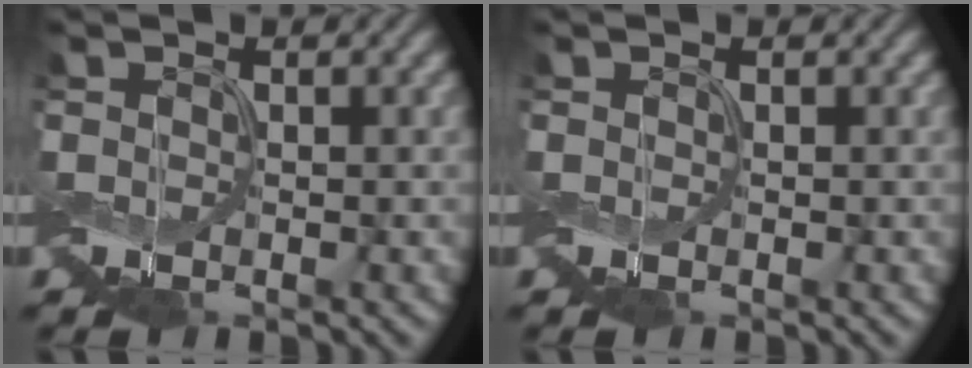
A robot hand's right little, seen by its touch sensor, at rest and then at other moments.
{"total": 0.0}